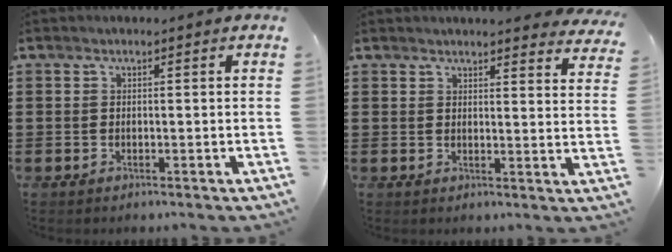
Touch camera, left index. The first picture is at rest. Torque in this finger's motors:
{"motor_torque": [1.10, -1.05, 0.16, 0.04]}